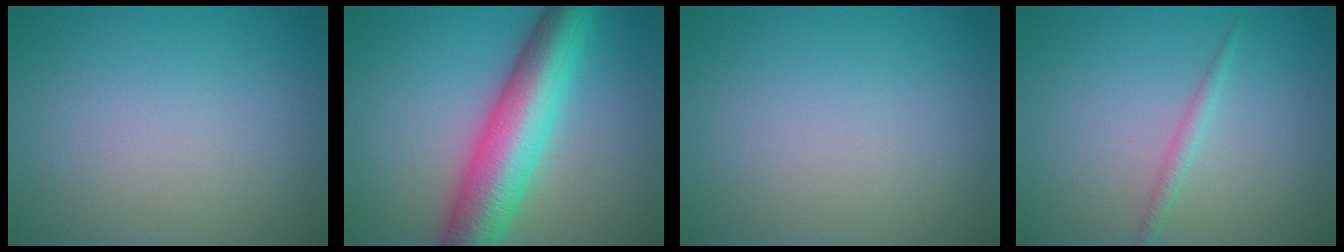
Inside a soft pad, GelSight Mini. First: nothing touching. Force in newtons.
{"total": 10.1, "press": 10.1, "slide": 0.1}
{"total": 0.0}
{"total": 1.2, "press": 1.2, "slide": 0.0}